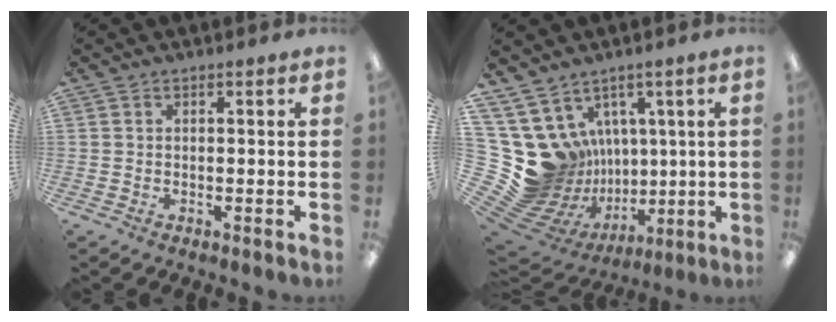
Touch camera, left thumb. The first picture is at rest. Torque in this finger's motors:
{"motor_torque": [0.62, 0.62, -0.29, -0.31, 0.00]}